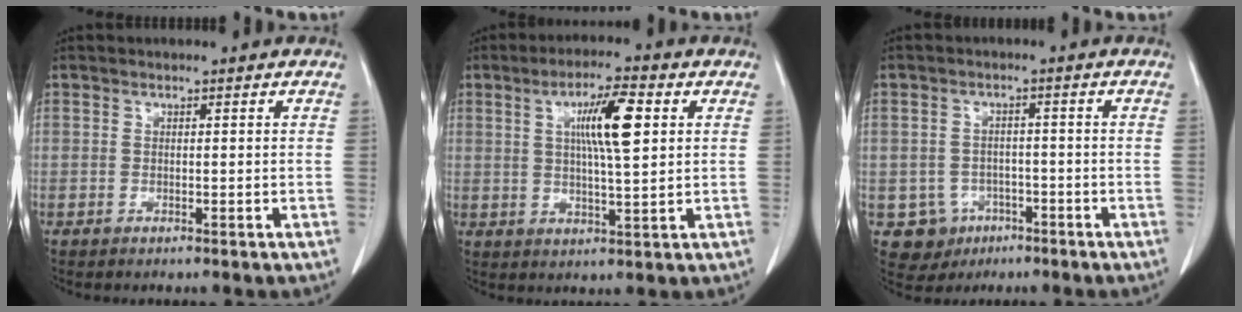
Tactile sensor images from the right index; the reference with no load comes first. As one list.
[{"total": 8.8, "force": [2.5, 1.0, 8.4], "torque": [-0.146, 0.006, 0.044]}, {"total": 5.5, "force": [-2.2, 5.0, 0.6], "torque": [-0.010, 0.010, -0.025]}]